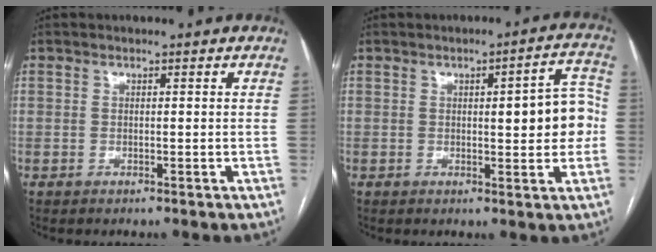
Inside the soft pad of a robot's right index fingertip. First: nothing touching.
{"total": 8.2, "force": [0.2, 2.1, 7.9], "torque": [-0.092, 0.020, 0.002]}